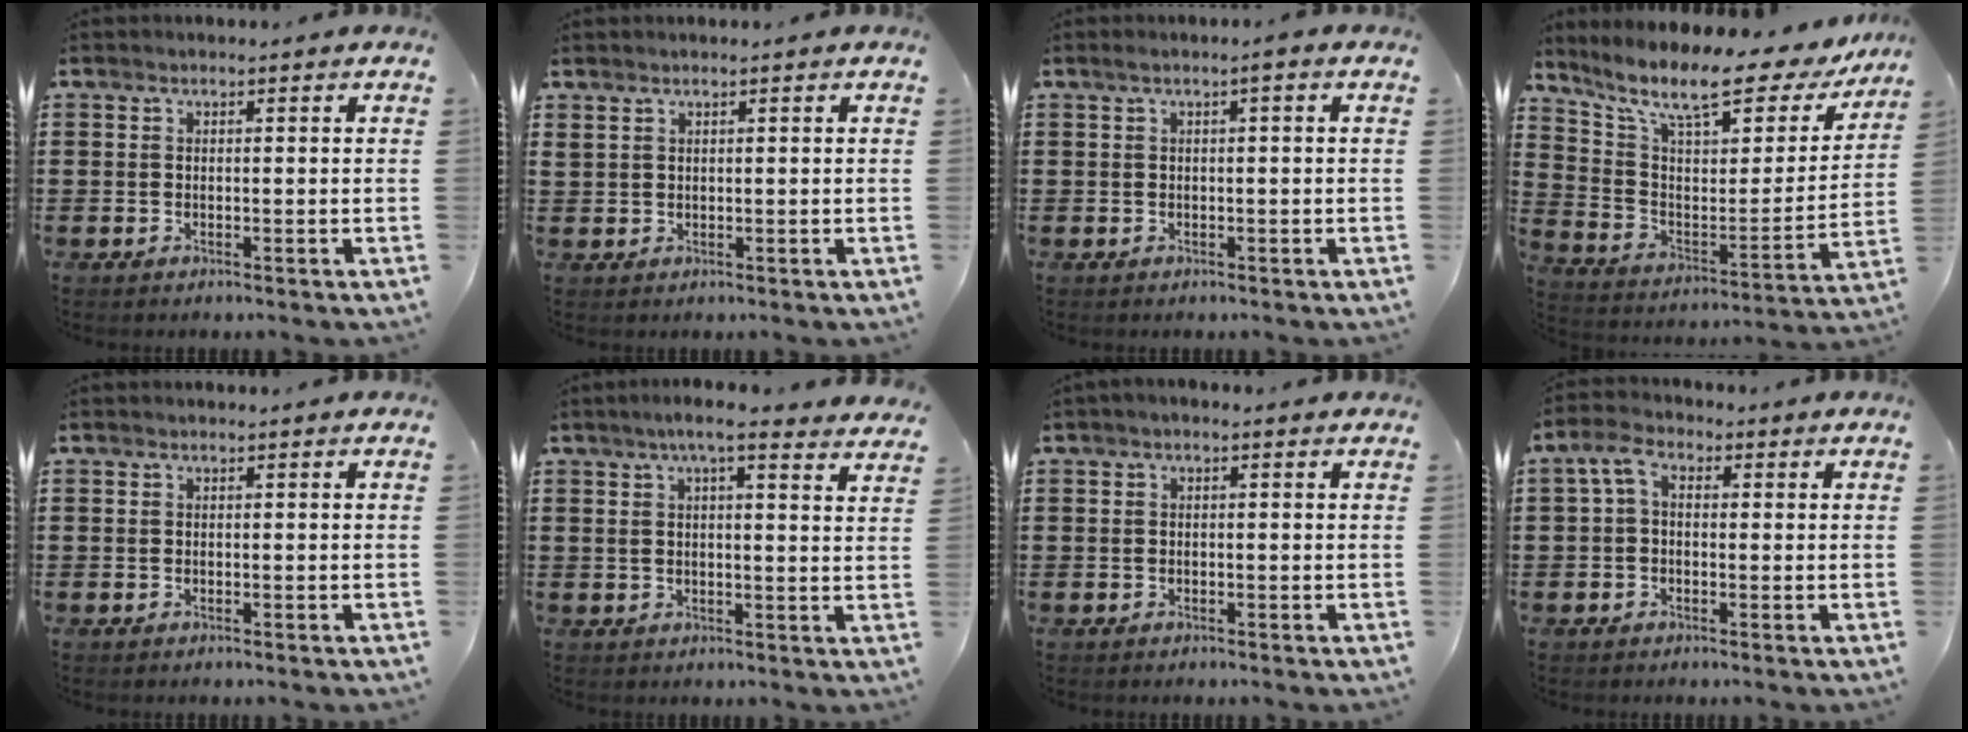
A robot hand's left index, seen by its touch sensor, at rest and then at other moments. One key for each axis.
{"total": 0.8, "fx": 0.7, "fy": 0.2, "fz": 0.3, "tx": -0.008, "ty": 0.000, "tz": 0.013}
{"total": 1.5, "fx": -0.1, "fy": 0.0, "fz": 1.5, "tx": -0.023, "ty": -0.003, "tz": -0.003}
{"total": 11.7, "fx": 8.8, "fy": 2.6, "fz": 7.2, "tx": -0.151, "ty": -0.060, "tz": 0.143}
{"total": 0.0}
{"total": 5.3, "fx": 4.1, "fy": 0.0, "fz": 3.3, "tx": -0.067, "ty": -0.009, "tz": 0.069}
{"total": 0.7, "fx": -0.2, "fy": 0.1, "fz": 0.7, "tx": -0.013, "ty": -0.001, "tz": -0.004}
{"total": 4.0, "fx": 0.3, "fy": 2.4, "fz": 3.2, "tx": -0.075, "ty": 0.007, "tz": 0.000}